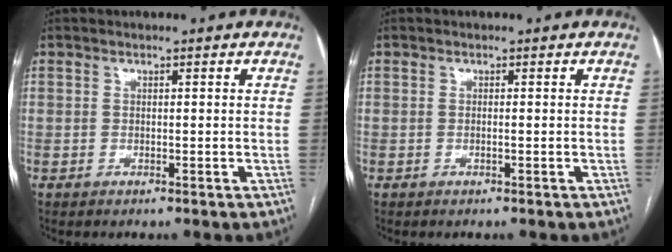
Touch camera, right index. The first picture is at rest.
{"total": 0.0}